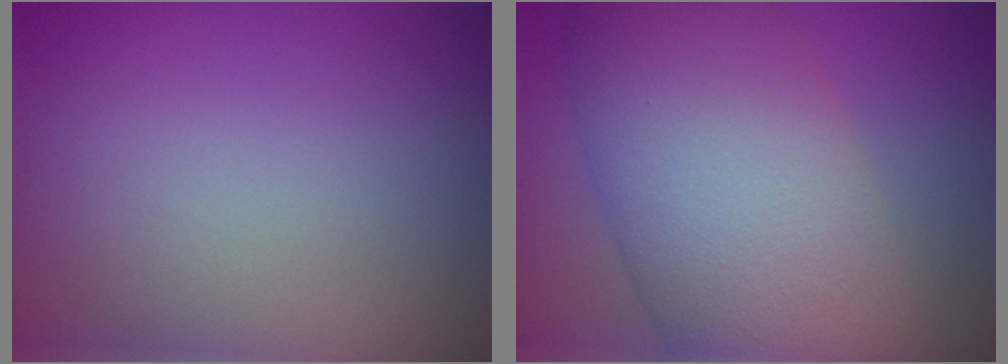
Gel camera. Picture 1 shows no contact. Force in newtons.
{"total": 12.6, "press": 12.6, "slide": 0.5}